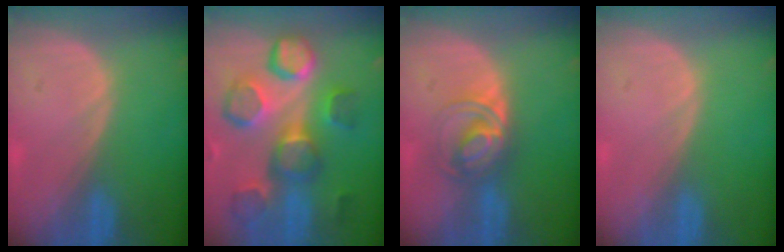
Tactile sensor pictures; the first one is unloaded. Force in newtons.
{"total": 11.6, "press": 10.9, "slide": 4.0}
{"total": 6.2, "press": 5.6, "slide": 2.6}
{"total": 0.0}